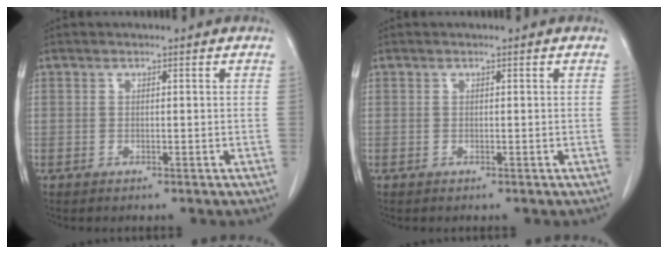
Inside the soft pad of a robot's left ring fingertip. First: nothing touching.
{"total": 0.0}